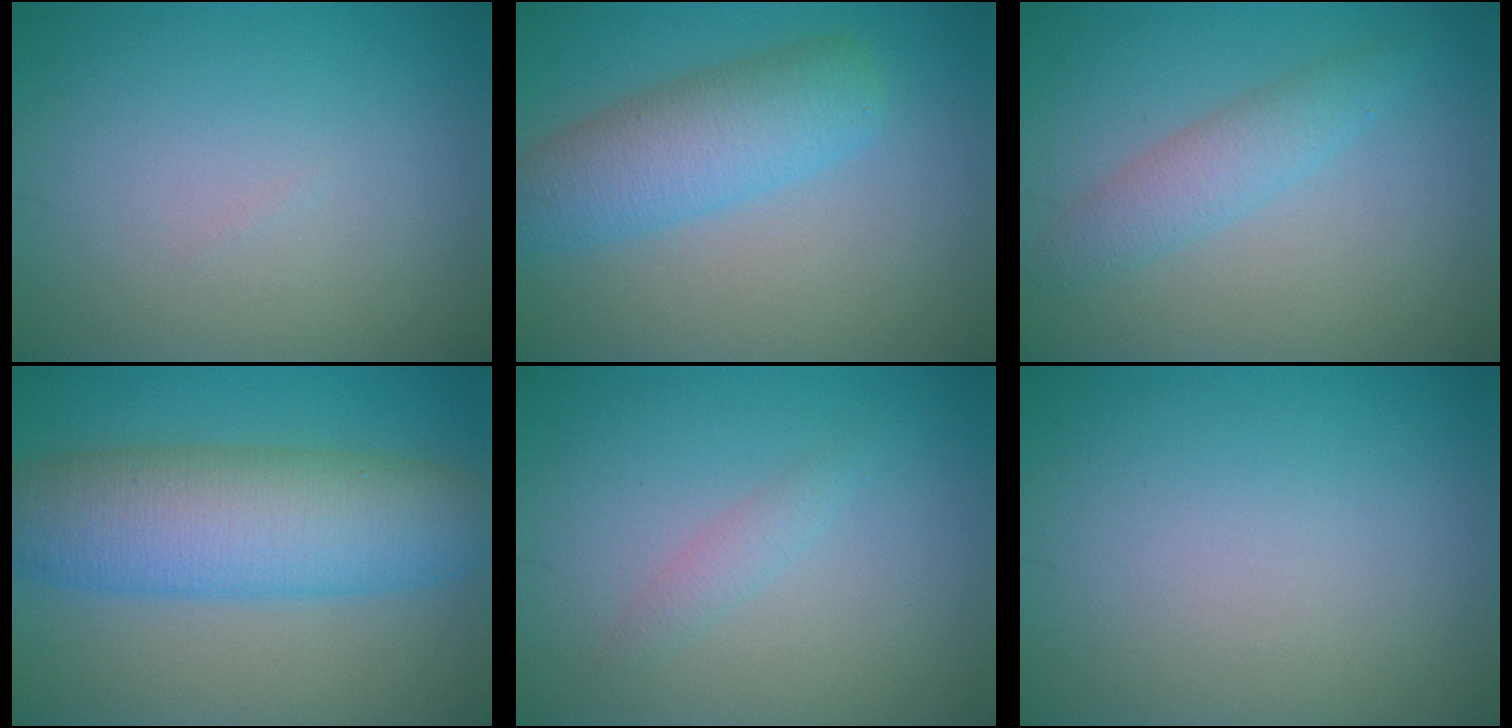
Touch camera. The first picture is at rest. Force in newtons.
{"total": 5.6, "press": 5.6, "slide": 0.2}
{"total": 2.7, "press": 2.7, "slide": 0.1}
{"total": 9.6, "press": 9.6, "slide": 0.4}
{"total": 1.2, "press": 1.2, "slide": 0.1}
{"total": 0.0}